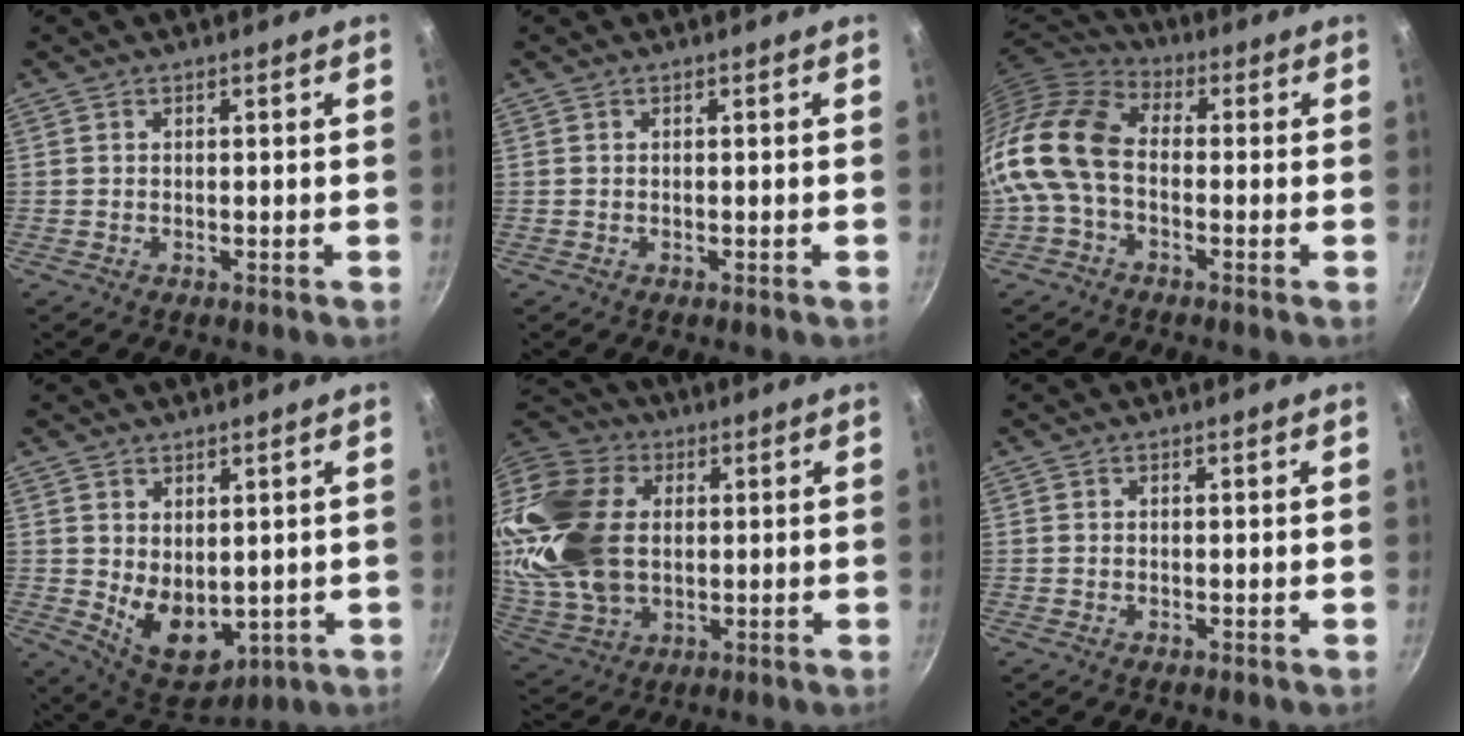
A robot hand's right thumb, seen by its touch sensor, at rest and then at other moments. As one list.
[{"total": 0.0}, {"total": 14.2, "force": [-2.6, 9.2, 10.4], "torque": [-0.198, 0.038, -0.075]}, {"total": 9.9, "force": [0.8, 6.7, 7.3], "torque": [-0.084, -0.028, 0.038]}, {"total": 24.6, "force": [3.0, 17.2, 17.3], "torque": [-0.357, 0.005, 0.063]}, {"total": 0.0}]